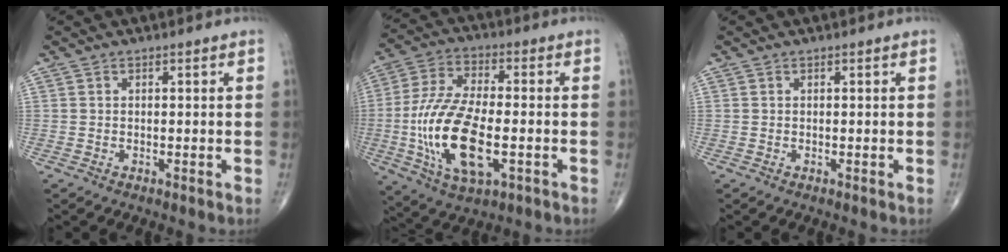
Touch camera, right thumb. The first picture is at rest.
{"total": 17.9, "force": [-3.6, 7.9, 15.6], "torque": [-0.321, 0.009, -0.061]}
{"total": 0.0}